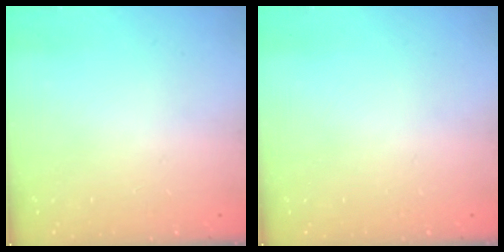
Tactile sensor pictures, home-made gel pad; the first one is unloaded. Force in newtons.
{"total": 0.0}